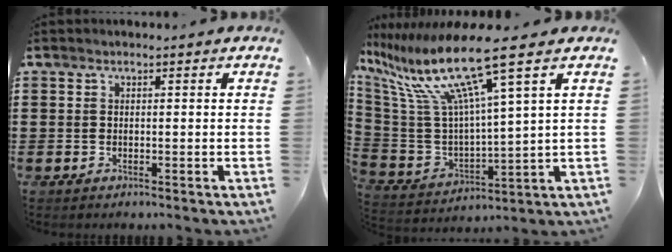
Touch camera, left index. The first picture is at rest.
{"total": 15.1, "force": [9.4, 1.7, 11.7], "torque": [-0.273, -0.055, 0.146]}